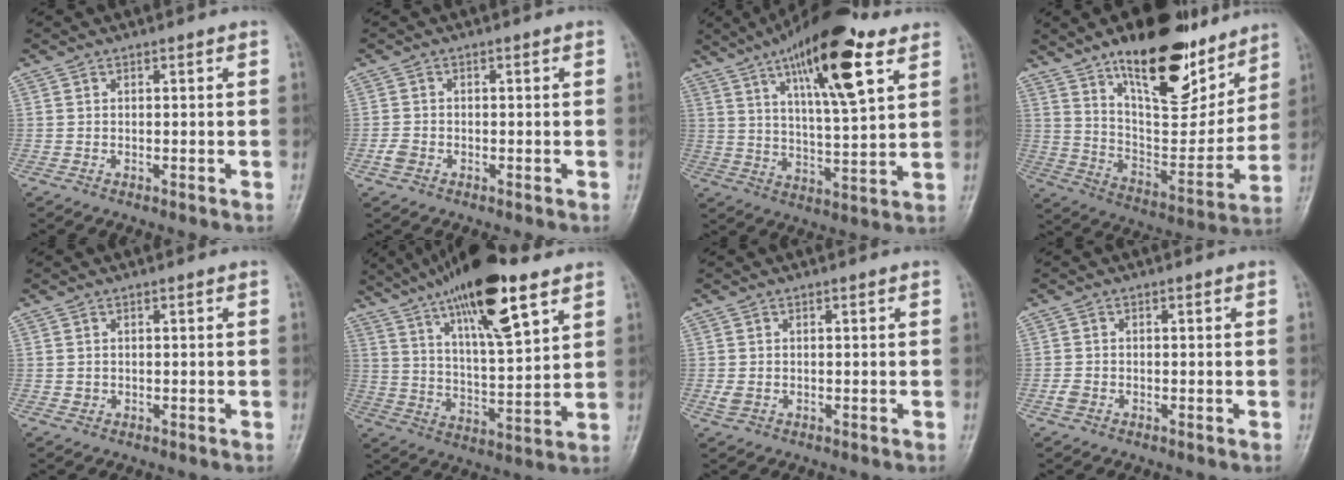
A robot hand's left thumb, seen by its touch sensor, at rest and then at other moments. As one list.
[{"total": 1.9, "force": [-0.8, 1.4, 0.9], "torque": [-0.020, 0.002, -0.020]}, {"total": 18.6, "force": [9.9, 5.0, 14.9], "torque": [-0.222, -0.032, 0.161]}, {"total": 23.7, "force": [15.5, 9.5, 15.2], "torque": [-0.181, -0.077, 0.254]}, {"total": 0.9, "force": [0.2, 0.8, 0.4], "torque": [-0.001, 0.001, 0.003]}, {"total": 20.0, "force": [12.1, 5.0, 15.1], "torque": [-0.246, -0.037, 0.209]}, {"total": 1.9, "force": [-0.1, 1.4, 1.3], "torque": [-0.025, -0.002, 0.000]}, {"total": 1.5, "force": [-0.6, 1.1, 0.7], "torque": [-0.014, 0.001, -0.014]}]